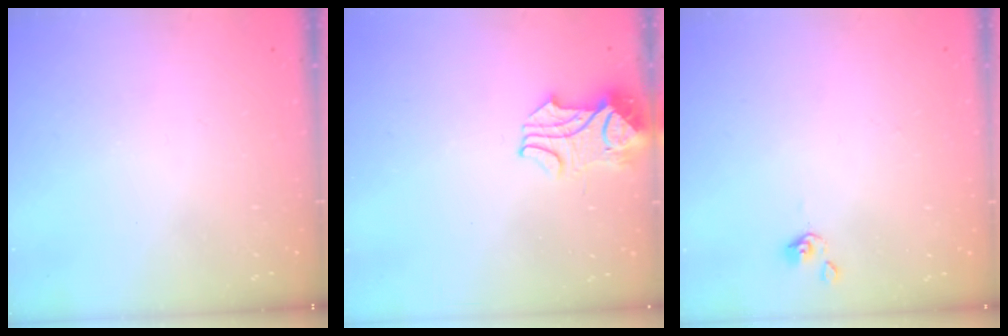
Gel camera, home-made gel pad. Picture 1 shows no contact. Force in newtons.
{"total": 2.2, "press": 2.1, "slide": 0.5}
{"total": 0.0}